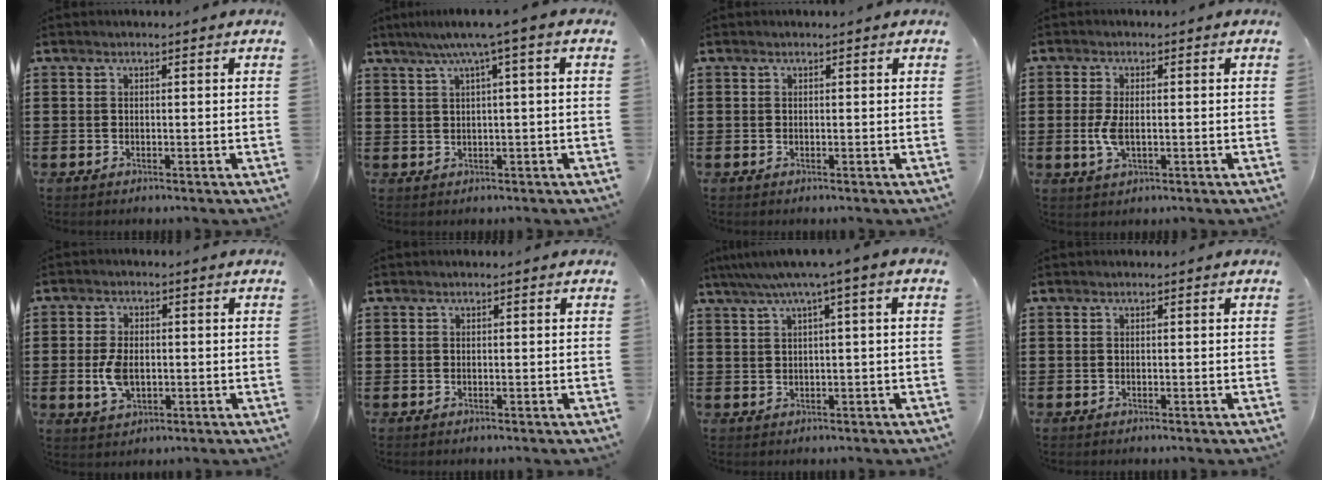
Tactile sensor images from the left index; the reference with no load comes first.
{"total": 4.3, "force": [1.3, -0.5, 4.1], "torque": [-0.081, -0.002, 0.017]}
{"total": 0.0}
{"total": 3.8, "force": [-0.4, 1.6, 3.4], "torque": [-0.090, -0.008, -0.015]}
{"total": 5.2, "force": [-0.5, 3.0, 4.2], "torque": [-0.099, -0.002, -0.012]}
{"total": 0.0}
{"total": 3.9, "force": [1.1, -0.5, 3.7], "torque": [-0.072, -0.006, 0.014]}
{"total": 0.0}